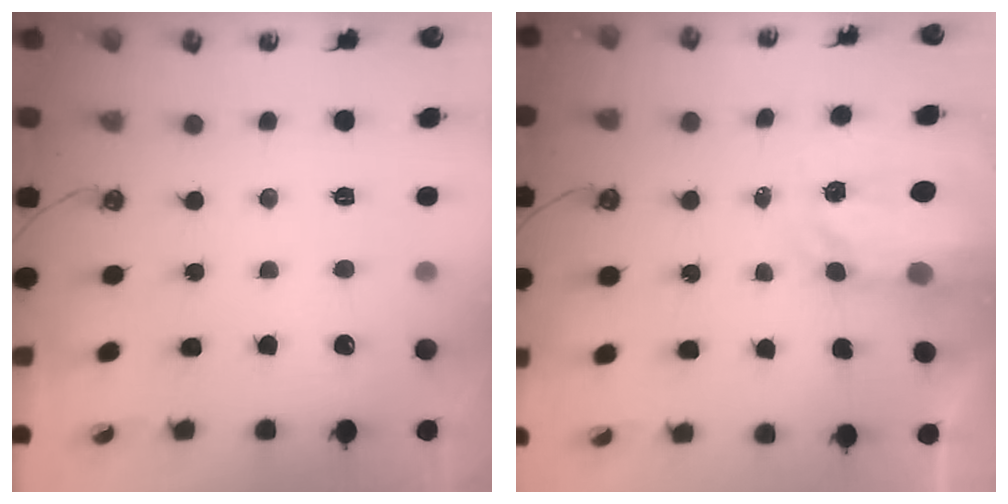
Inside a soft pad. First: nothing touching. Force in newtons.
{"total": 4.4, "press": 4.3, "slide": 0.9}